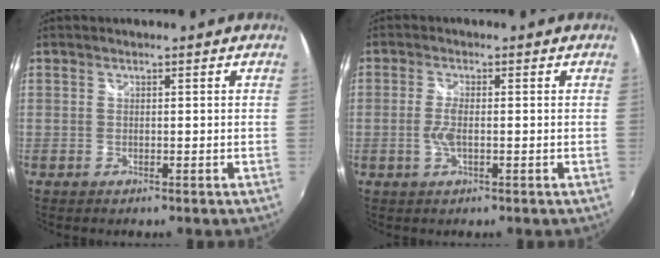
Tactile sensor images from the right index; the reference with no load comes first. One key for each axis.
{"total": 3.4, "fx": -0.5, "fy": 1.0, "fz": 3.2, "tx": -0.067, "ty": -0.003, "tz": -0.012}